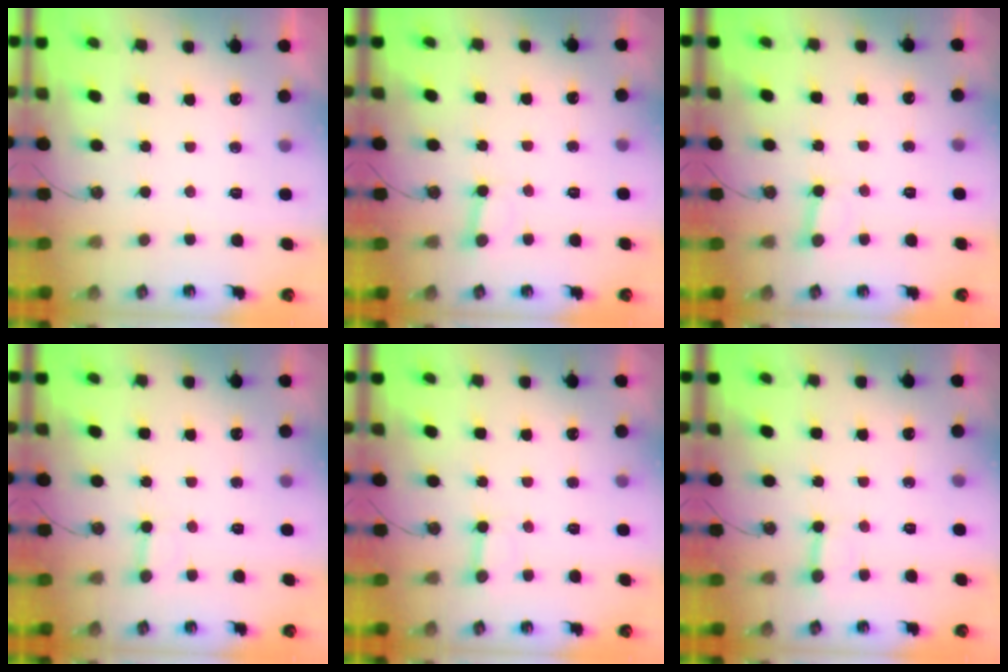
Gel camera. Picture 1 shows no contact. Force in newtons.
{"total": 2.4, "press": 2.4, "slide": 0.0}
{"total": 2.4, "press": 2.4, "slide": 0.0}
{"total": 2.5, "press": 2.5, "slide": 0.4}
{"total": 2.6, "press": 2.6, "slide": 0.2}
{"total": 3.0, "press": 2.9, "slide": 0.5}